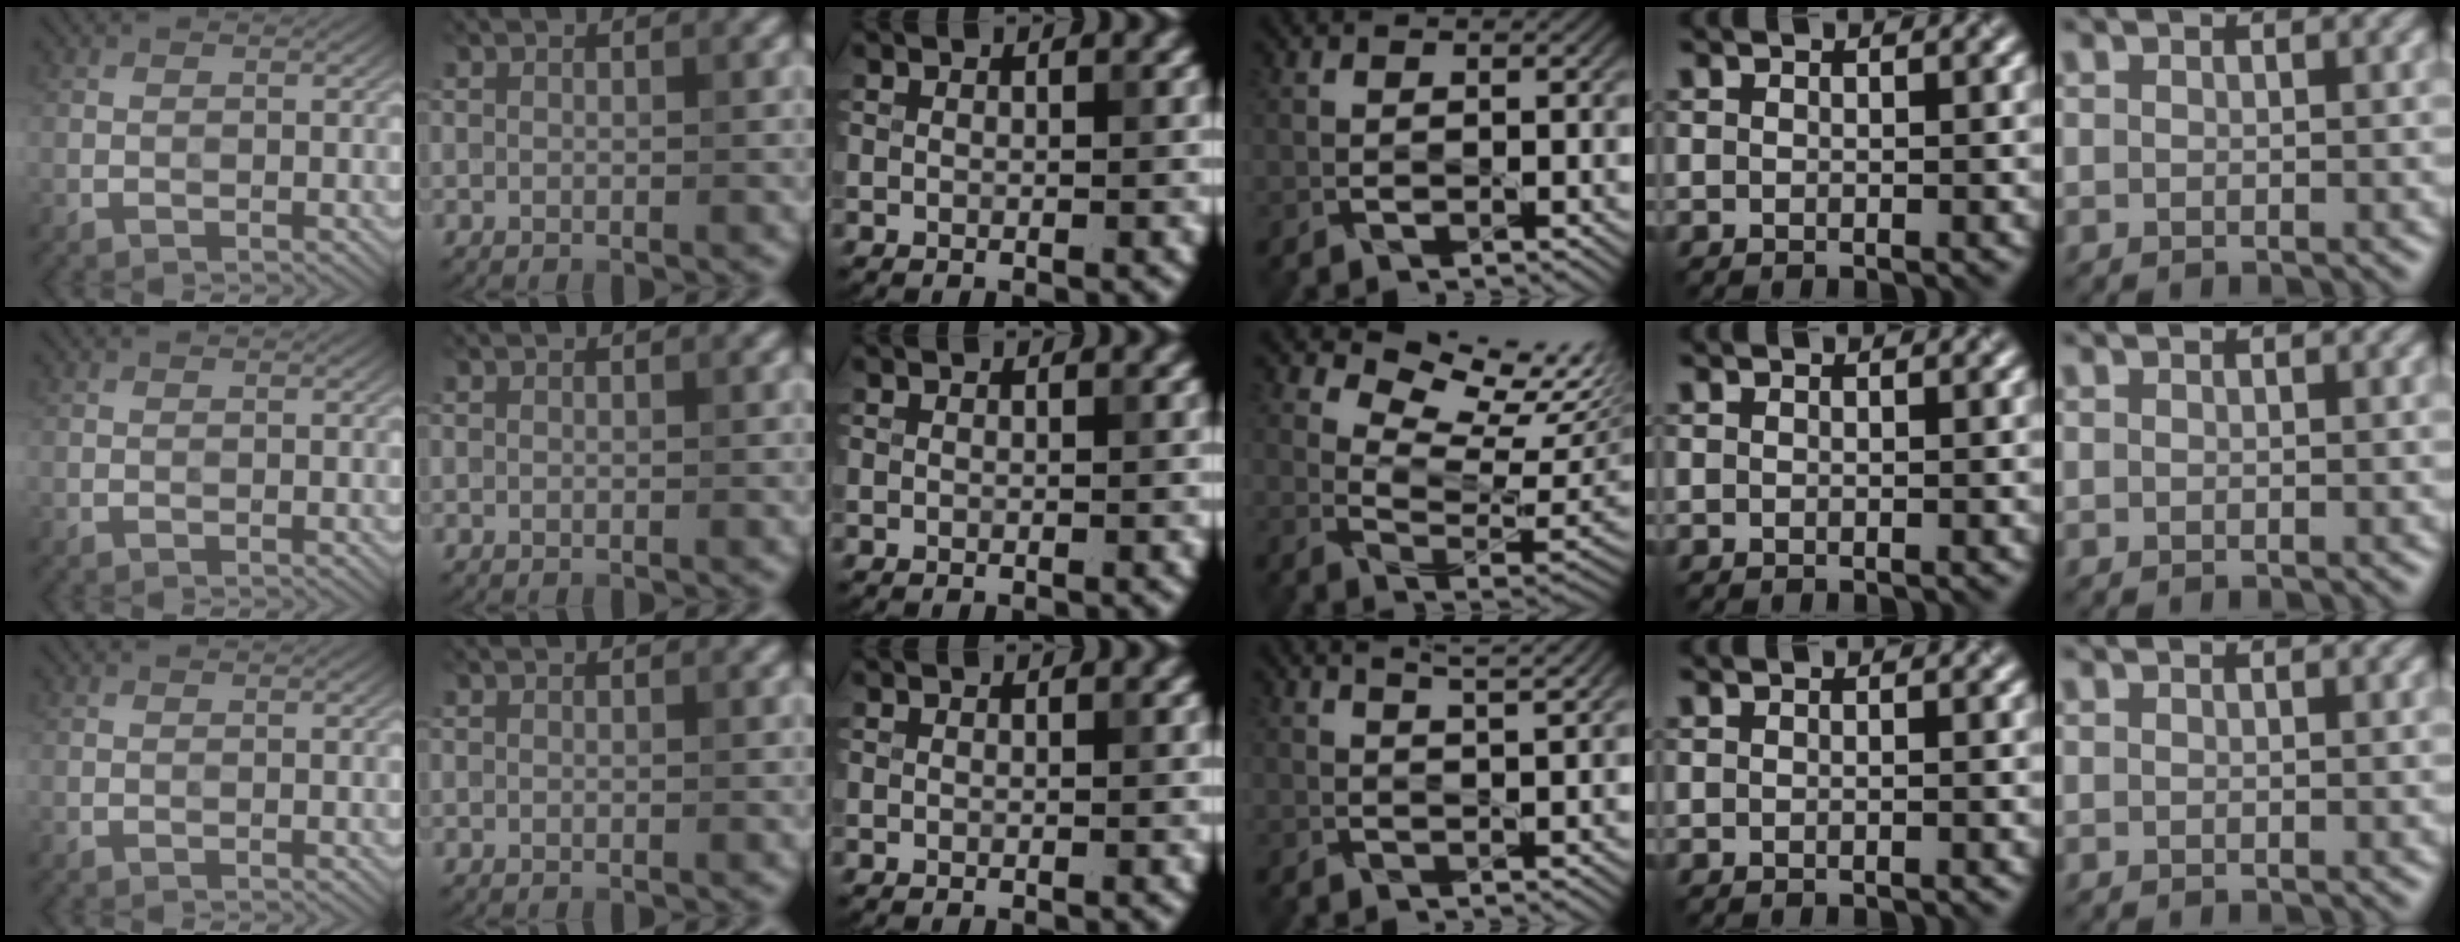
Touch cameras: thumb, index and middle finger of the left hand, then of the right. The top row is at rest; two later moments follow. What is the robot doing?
{"motion": "dispense", "object": "spray bottle"}